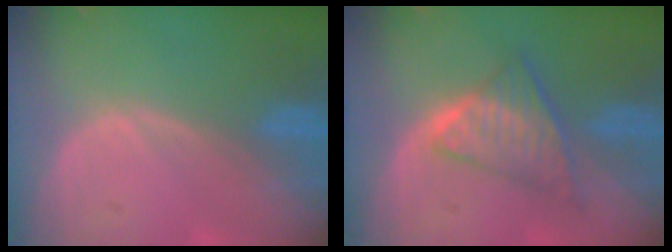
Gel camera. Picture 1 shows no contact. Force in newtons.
{"total": 6.9, "press": 6.1, "slide": 3.2}